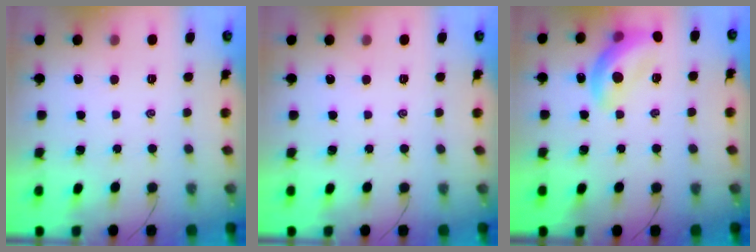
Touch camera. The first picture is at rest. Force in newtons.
{"total": 0.0}
{"total": 13.5, "press": 13.4, "slide": 1.8}